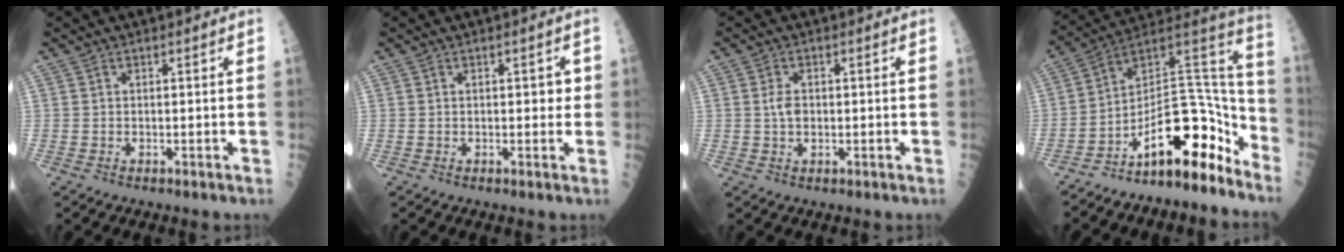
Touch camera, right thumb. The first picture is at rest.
{"total": 1.6, "force": [0.2, 1.0, 1.3], "torque": [0.001, 0.002, -0.001]}
{"total": 2.9, "force": [0.1, 1.8, 2.2], "torque": [-0.037, 0.001, 0.002]}
{"total": 17.5, "force": [-10.9, 6.3, 12.1], "torque": [-0.159, 0.128, -0.176]}